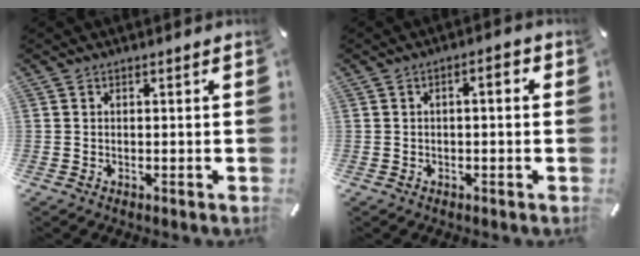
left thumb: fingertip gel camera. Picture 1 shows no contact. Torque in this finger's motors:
{"motor_torque": [-0.12, 0.05, -0.14, -0.13, 0.00]}